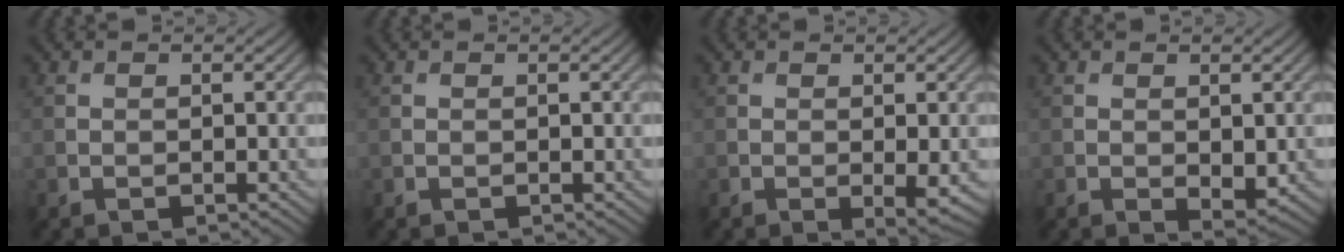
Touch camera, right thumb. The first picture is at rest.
{"total": 0.0}
{"total": 1.7, "force": [-0.2, 0.3, 1.7], "torque": [-0.030, -0.010, -0.002]}
{"total": 2.0, "force": [0.0, 1.0, 1.8], "torque": [-0.026, -0.009, 0.006]}